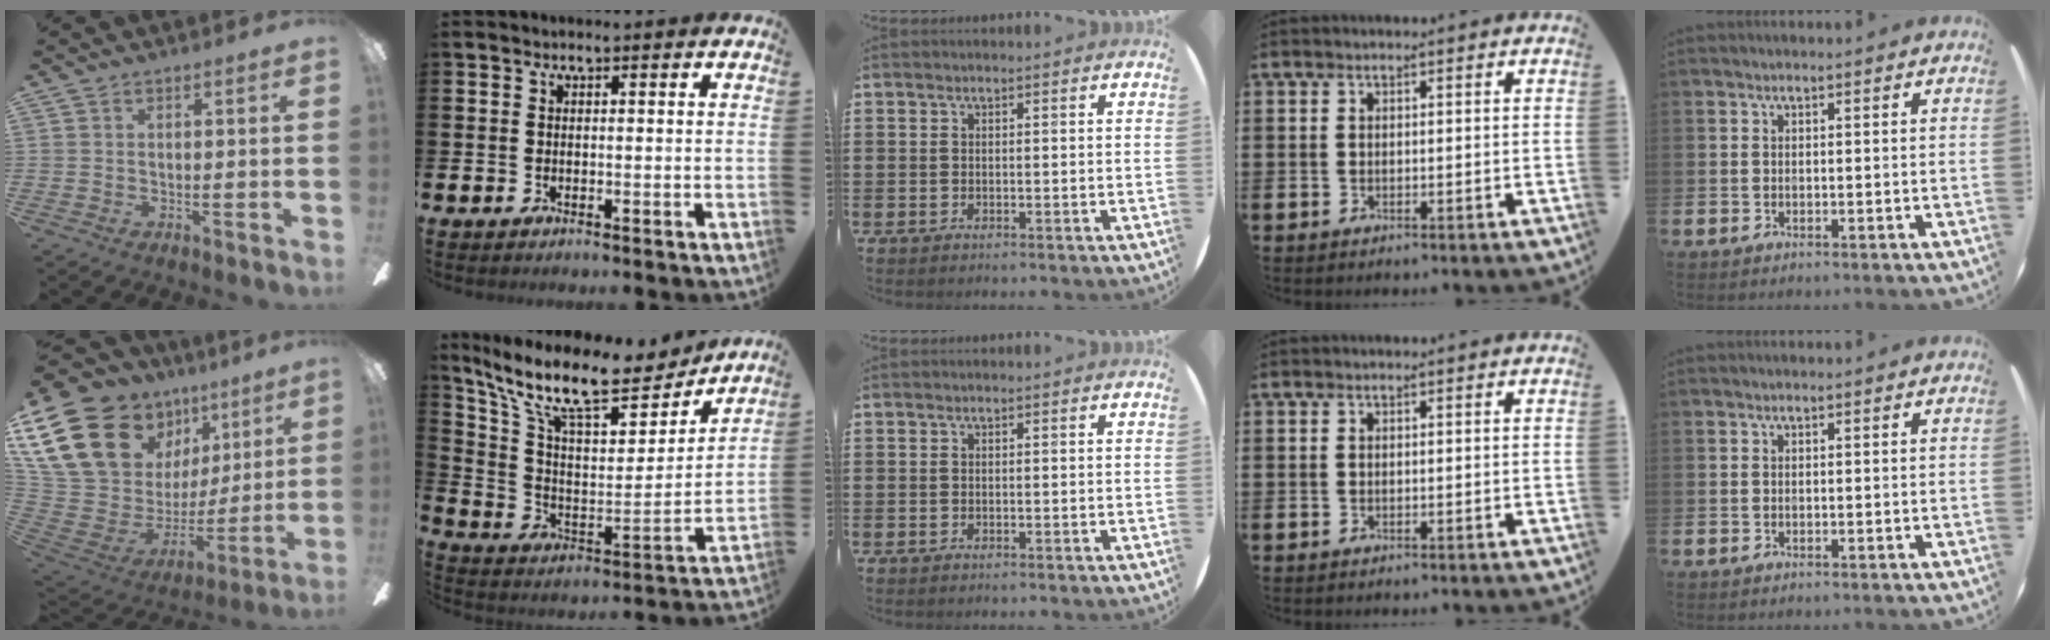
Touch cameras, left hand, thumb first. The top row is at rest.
{"thumb": {"total": 24.7, "force": [12.7, 16.4, 13.3], "torque": [-0.282, -0.076, 0.262]}, "index": {"total": 13.7, "force": [11.2, 3.7, 6.9], "torque": [-0.158, -0.068, 0.193]}}